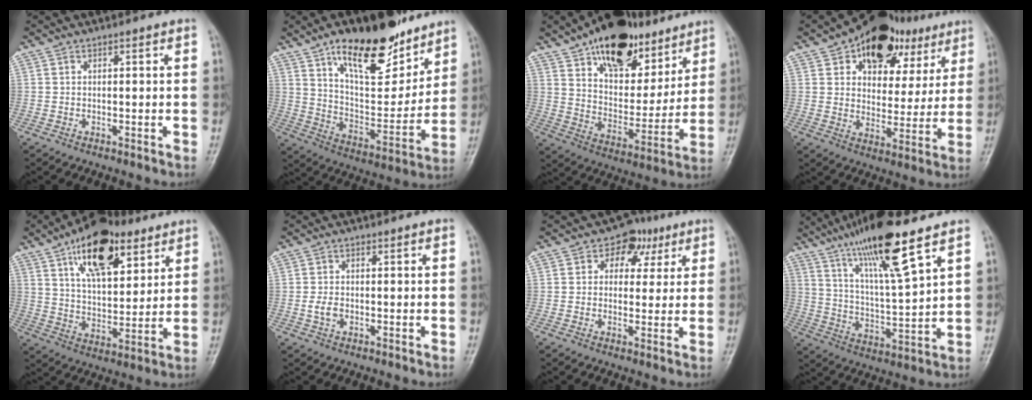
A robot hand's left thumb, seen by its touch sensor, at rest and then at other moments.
{"total": 21.1, "force": [13.8, 8.7, 13.4], "torque": [-0.161, -0.077, 0.232]}
{"total": 22.5, "force": [14.4, 11.7, 12.8], "torque": [-0.150, -0.055, 0.236]}
{"total": 19.6, "force": [10.5, 11.9, 11.6], "torque": [-0.099, -0.017, 0.152]}
{"total": 18.0, "force": [9.6, 8.9, 12.3], "torque": [-0.157, -0.031, 0.162]}
{"total": 2.5, "force": [-0.5, 1.8, 1.7], "torque": [-0.030, 0.003, -0.010]}
{"total": 6.9, "force": [3.0, 5.4, 3.0], "torque": [0.003, 0.000, 0.035]}
{"total": 17.1, "force": [11.0, 2.3, 12.9], "torque": [-0.222, -0.050, 0.200]}